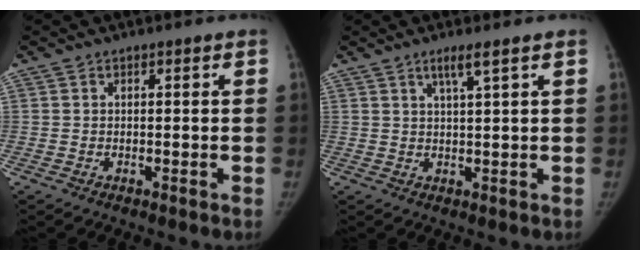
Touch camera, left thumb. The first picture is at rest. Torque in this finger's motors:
{"motor_torque": [-0.09, -0.25, 0.58, -0.16, -0.04]}